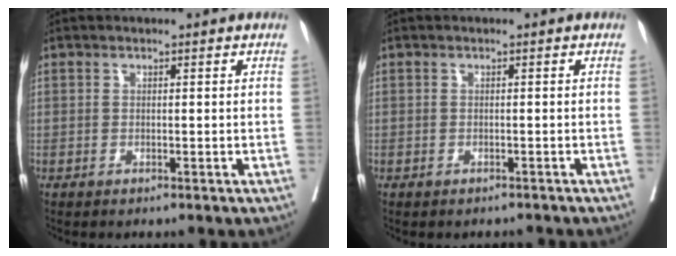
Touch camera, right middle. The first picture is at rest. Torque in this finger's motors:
{"motor_torque": [0.31, -0.55, 0.04, -0.01]}